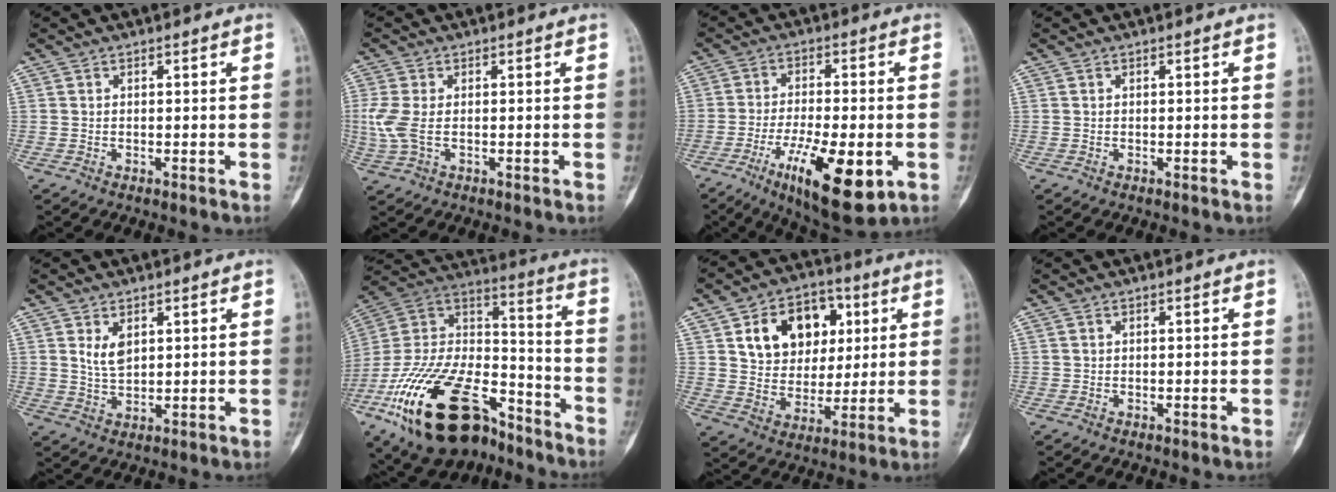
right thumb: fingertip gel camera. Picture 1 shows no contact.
{"total": 5.5, "force": [-0.2, 3.2, 4.5], "torque": [-0.133, 0.000, -0.003]}
{"total": 15.8, "force": [-5.8, 5.2, 13.8], "torque": [-0.224, -0.004, -0.085]}
{"total": 0.0}
{"total": 3.9, "force": [1.6, 2.2, 2.8], "torque": [-0.045, -0.014, 0.037]}
{"total": 31.6, "force": [-18.3, 15.8, 20.4], "torque": [-0.425, 0.053, -0.315]}
{"total": 15.4, "force": [5.2, 11.4, 8.9], "torque": [-0.094, -0.006, 0.087]}
{"total": 0.0}